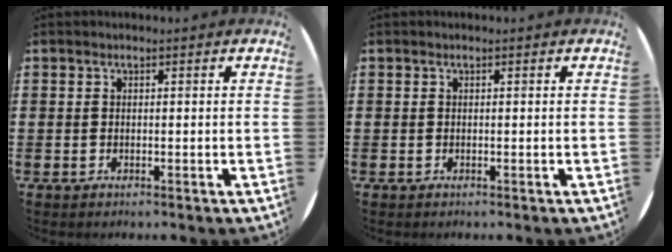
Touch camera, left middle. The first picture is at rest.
{"total": 0.0}